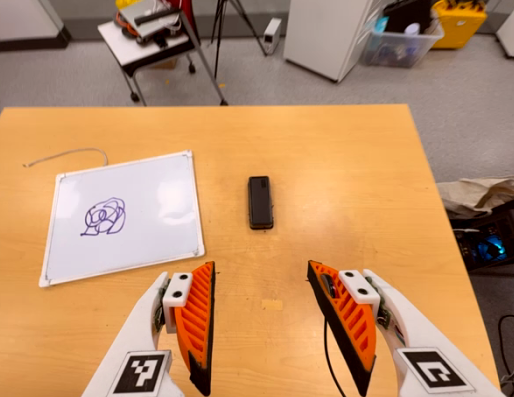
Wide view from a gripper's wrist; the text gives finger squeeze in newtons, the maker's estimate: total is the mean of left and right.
{"total": 0.0}